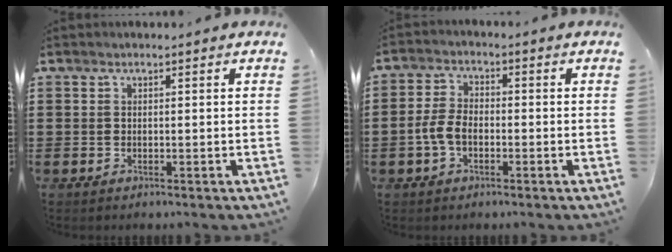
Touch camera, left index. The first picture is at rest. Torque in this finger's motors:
{"motor_torque": [1.14, 0.45, 0.46, 0.08]}